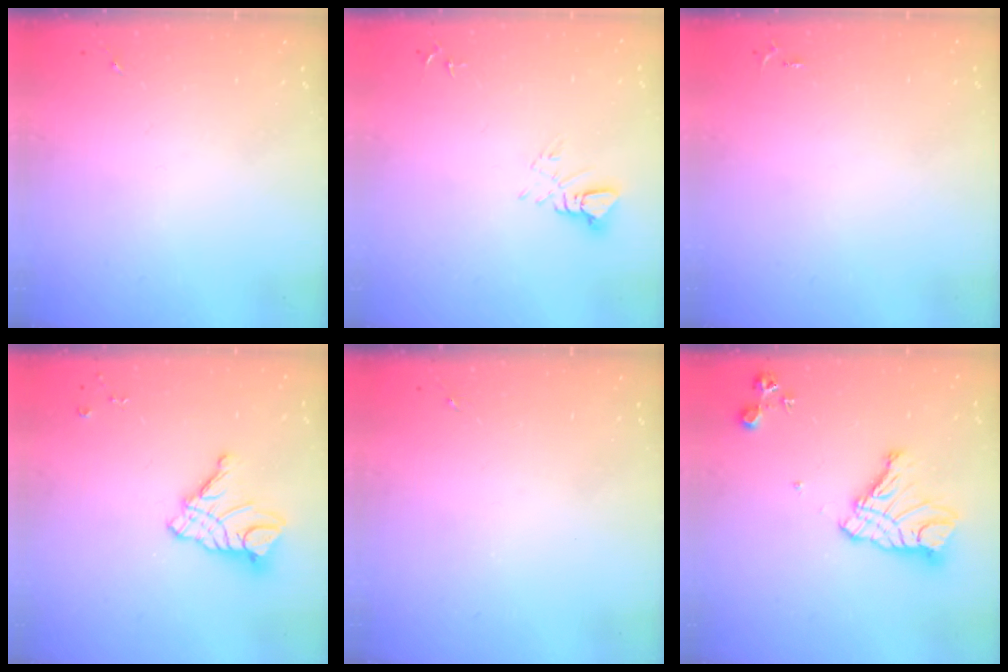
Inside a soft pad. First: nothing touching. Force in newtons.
{"total": 5.3, "press": 5.3, "slide": 0.3}
{"total": 2.5, "press": 2.5, "slide": 0.3}
{"total": 13.4, "press": 13.3, "slide": 1.2}
{"total": 0.0}
{"total": 14.4, "press": 14.3, "slide": 1.3}